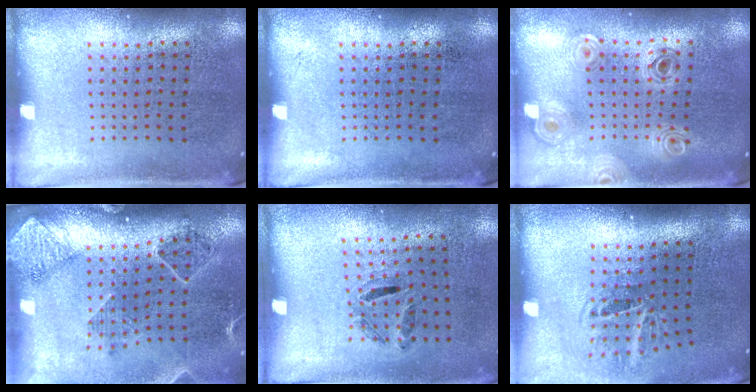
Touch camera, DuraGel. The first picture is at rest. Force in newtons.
{"total": 0.0}
{"total": 0.8, "press": 0.8, "slide": 0.1}
{"total": 1.6, "press": 1.6, "slide": 0.1}
{"total": 1.3, "press": 0.7, "slide": 1.1}
{"total": 2.0, "press": 1.3, "slide": 1.5}